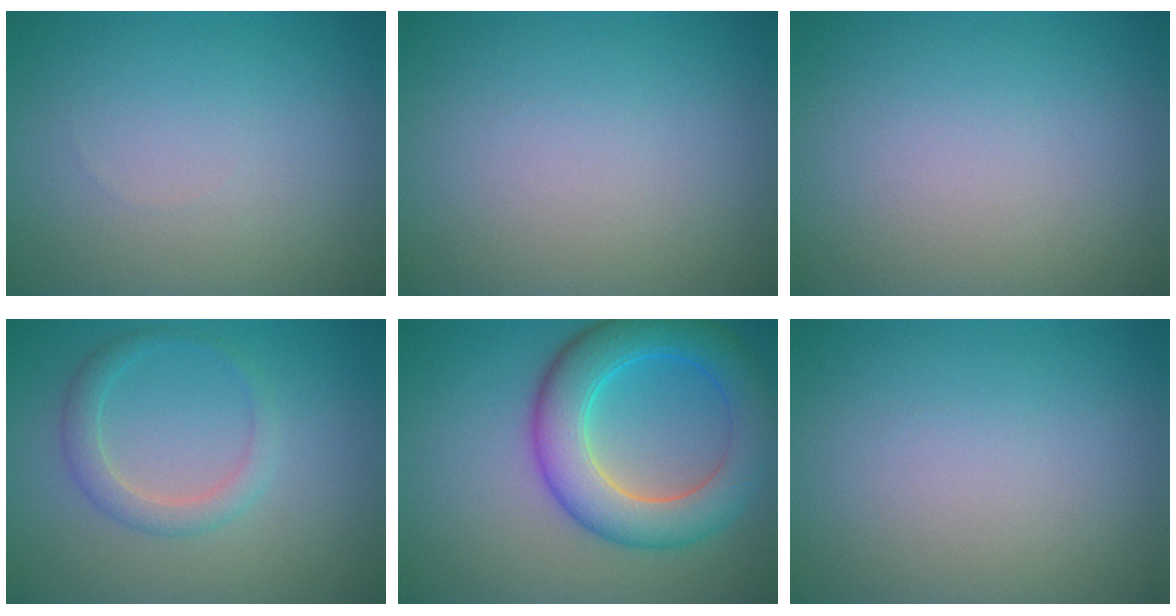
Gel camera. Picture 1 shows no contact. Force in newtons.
{"total": 0.0}
{"total": 0.0}
{"total": 2.2, "press": 2.2, "slide": 0.2}
{"total": 7.6, "press": 7.6, "slide": 0.3}
{"total": 0.0}